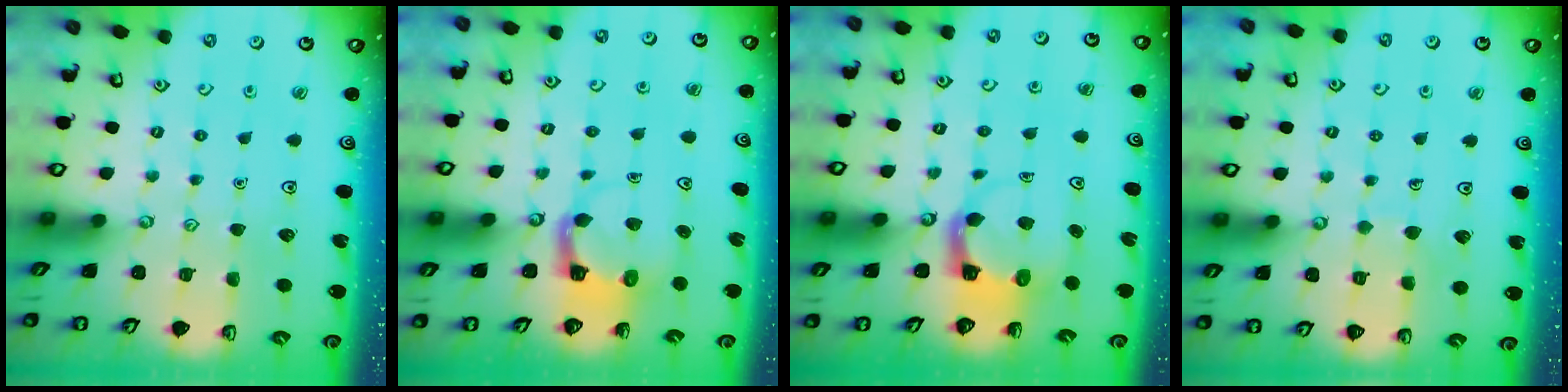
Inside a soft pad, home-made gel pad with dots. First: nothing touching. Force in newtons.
{"total": 4.4, "press": 4.4, "slide": 0.2}
{"total": 4.0, "press": 3.9, "slide": 0.4}
{"total": 4.1, "press": 4.1, "slide": 0.2}